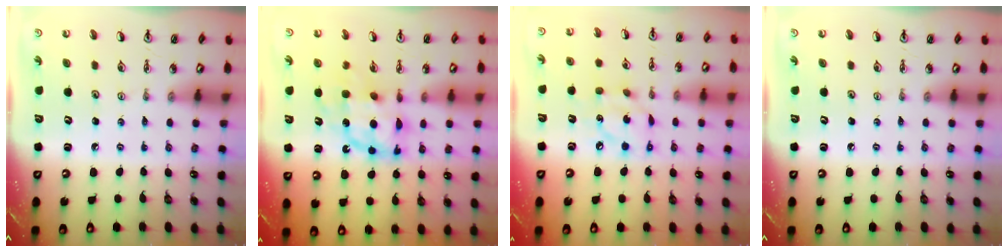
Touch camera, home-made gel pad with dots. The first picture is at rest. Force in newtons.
{"total": 11.9, "press": 11.8, "slide": 1.4}
{"total": 9.8, "press": 9.8, "slide": 0.6}
{"total": 0.0}